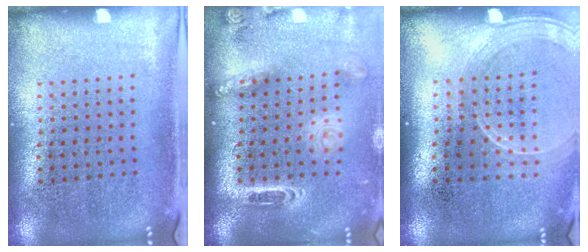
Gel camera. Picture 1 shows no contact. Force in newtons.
{"total": 2.5, "press": 1.8, "slide": 1.8}
{"total": 1.7, "press": 1.5, "slide": 0.8}